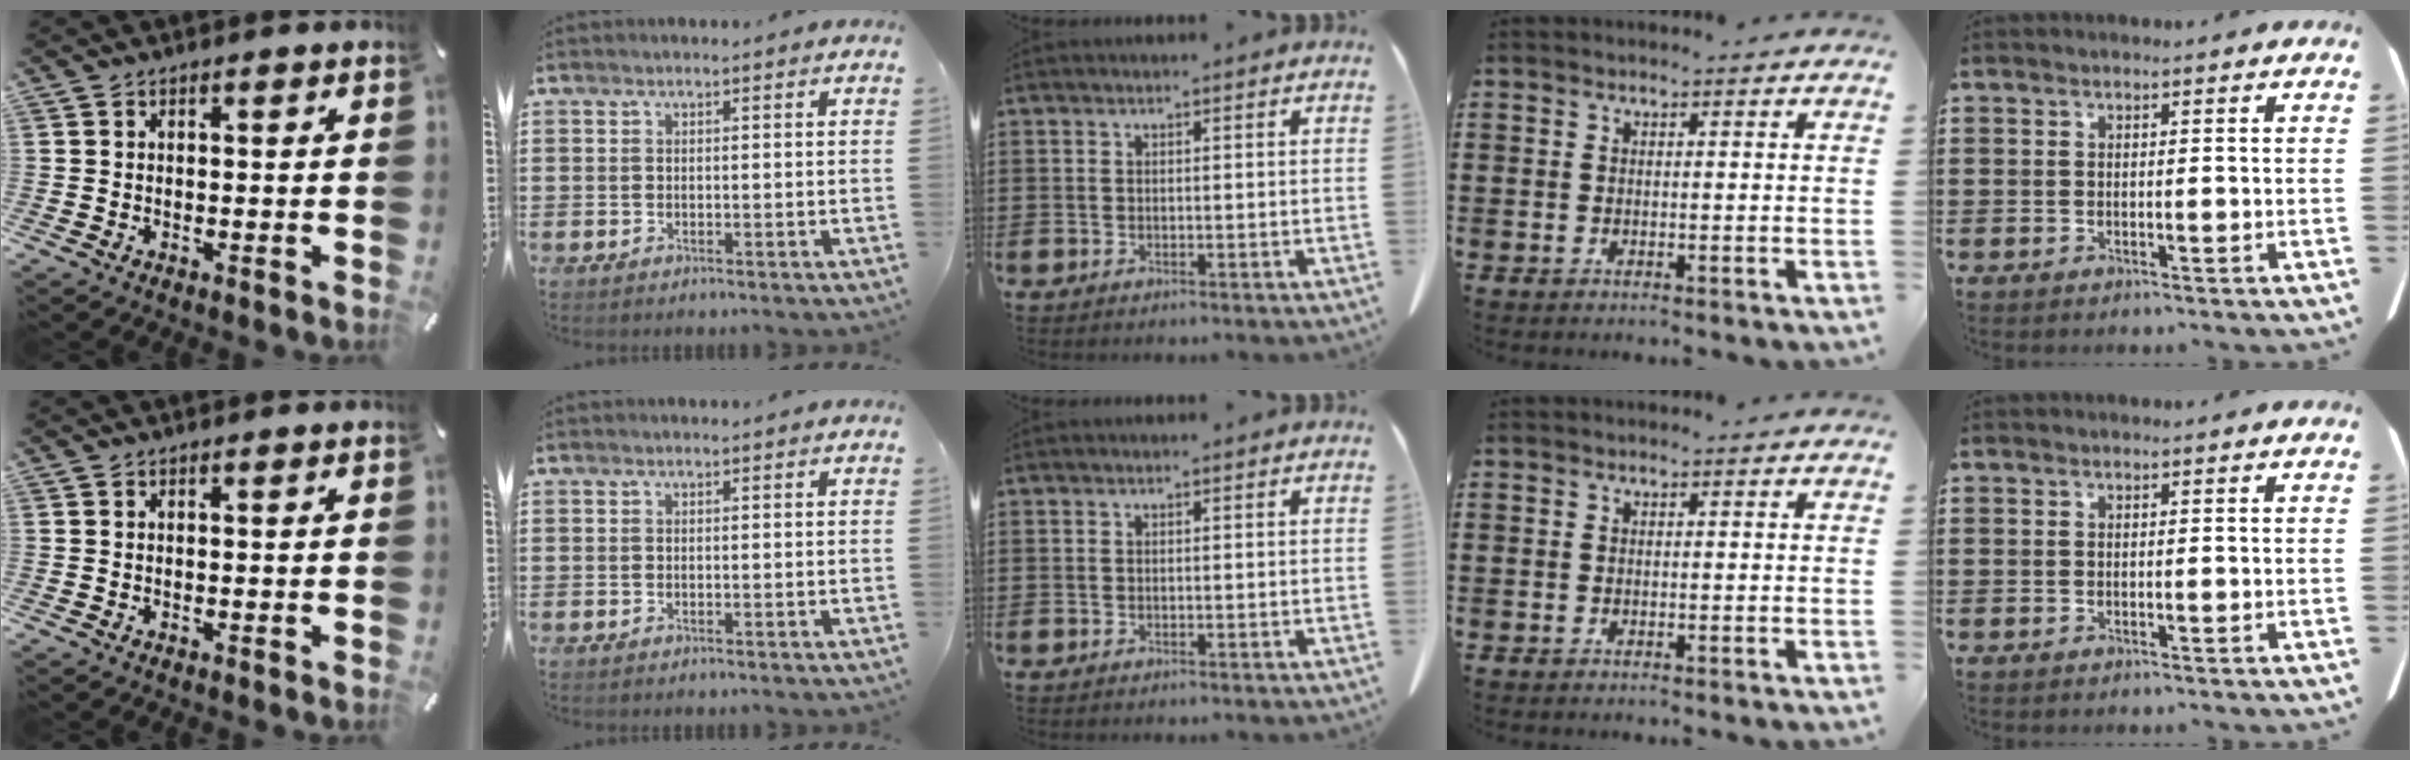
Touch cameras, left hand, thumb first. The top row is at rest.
{}